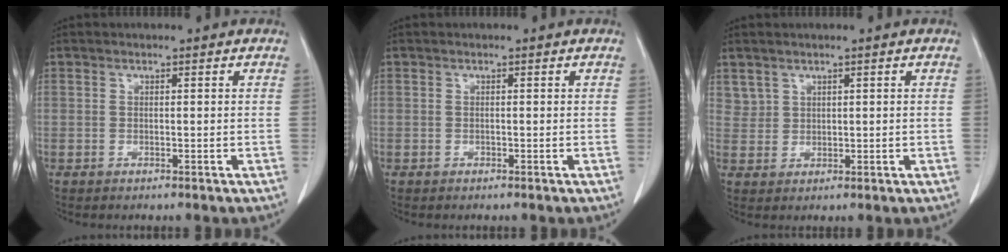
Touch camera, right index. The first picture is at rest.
{"total": 0.0}
{"total": 4.6, "force": [3.2, 3.4, 0.2], "torque": [-0.002, 0.005, 0.076]}